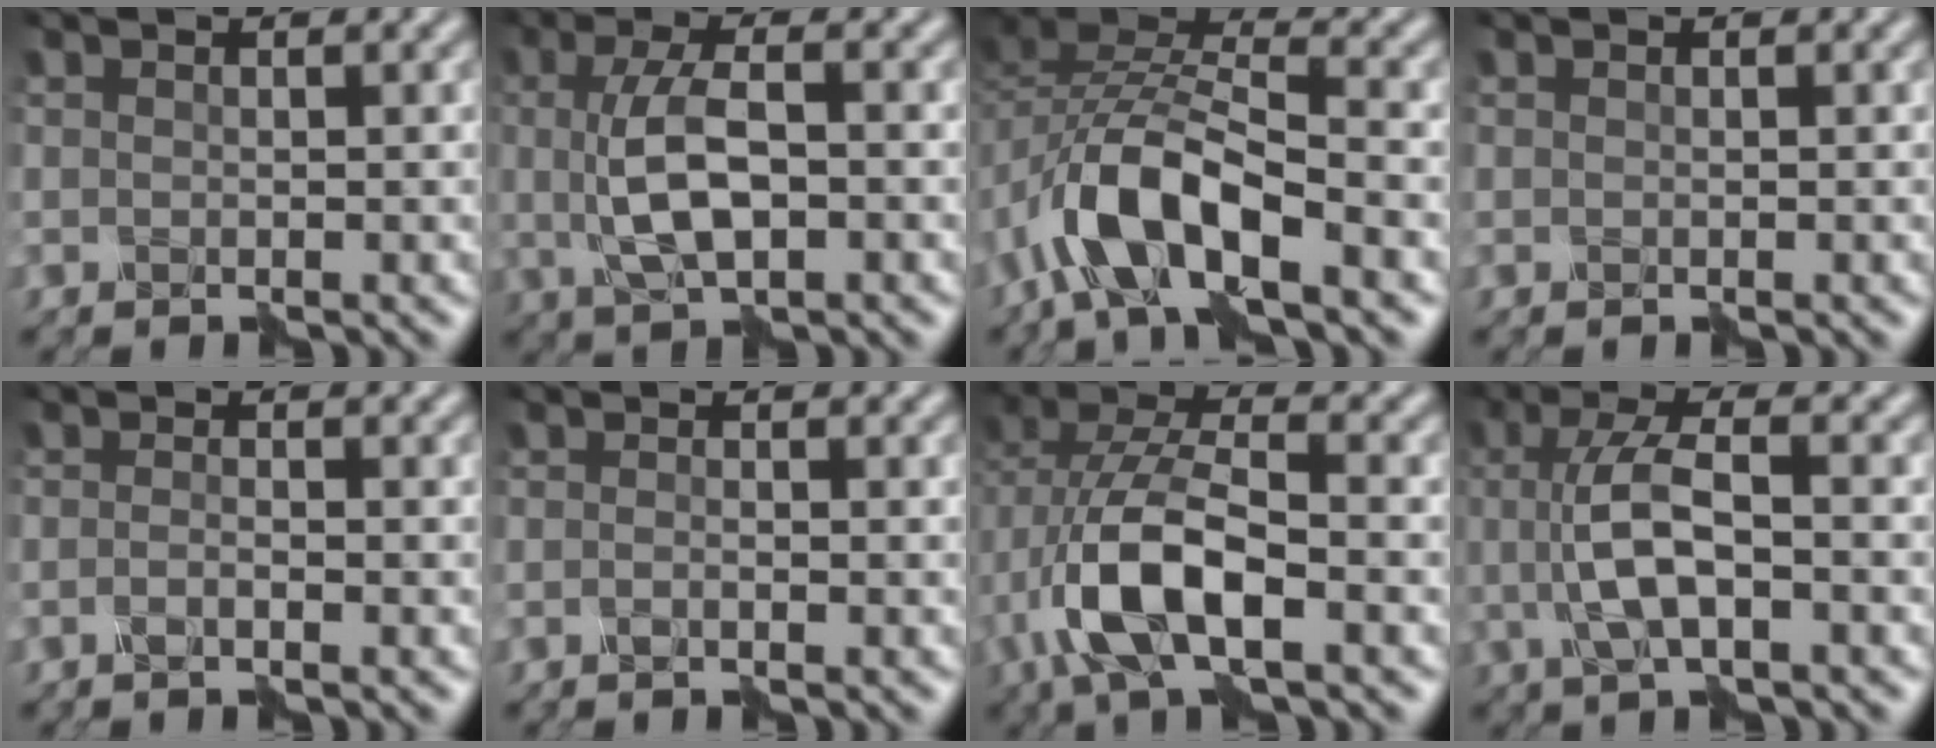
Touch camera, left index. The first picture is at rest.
{"total": 5.3, "force": [-0.2, 1.9, 4.9], "torque": [-0.105, 0.004, -0.005]}
{"total": 8.7, "force": [-4.2, 3.6, 6.8], "torque": [-0.137, 0.011, -0.086]}
{"total": 0.0}
{"total": 1.1, "force": [-0.8, 0.0, 0.8], "torque": [-0.019, -0.001, -0.018]}
{"total": 0.8, "force": [-0.6, 0.0, 0.6], "torque": [-0.015, -0.002, -0.019]}
{"total": 8.2, "force": [-2.3, 3.7, 7.0], "torque": [-0.156, 0.007, -0.046]}
{"total": 5.2, "force": [-0.4, 1.6, 4.9], "torque": [-0.108, 0.005, -0.010]}